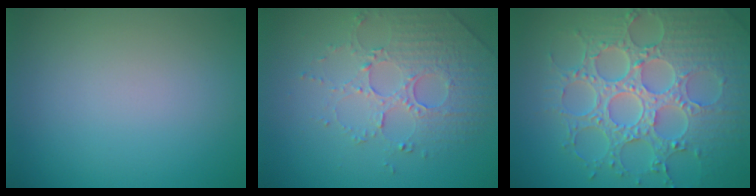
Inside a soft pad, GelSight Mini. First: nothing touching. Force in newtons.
{"total": 5.0, "press": 3.5, "slide": 3.6}
{"total": 8.6, "press": 6.5, "slide": 5.7}